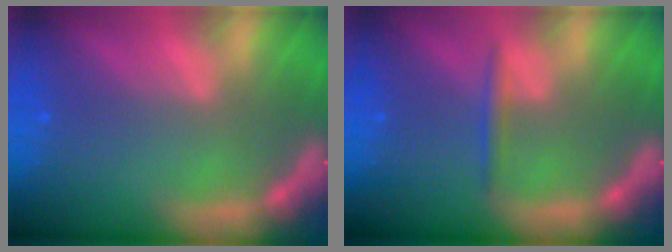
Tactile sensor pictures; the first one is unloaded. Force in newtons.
{"total": 1.4}